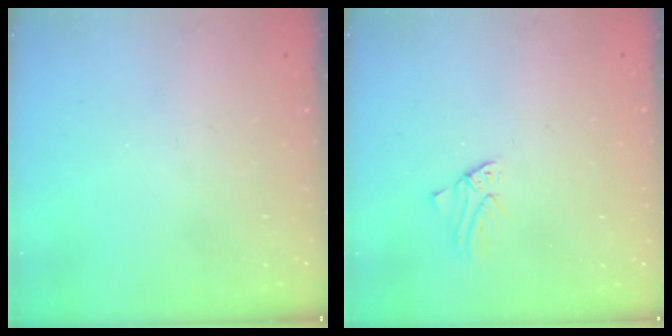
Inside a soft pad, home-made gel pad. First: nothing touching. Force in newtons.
{"total": 1.2, "press": 1.2, "slide": 0.2}